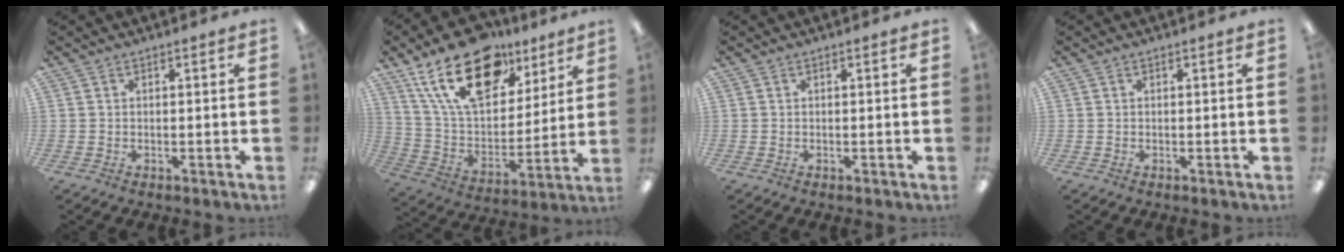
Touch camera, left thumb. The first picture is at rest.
{"total": 23.4, "force": [13.5, 12.8, 14.2], "torque": [-0.237, -0.060, 0.240]}
{"total": 0.0}
{"total": 0.0}